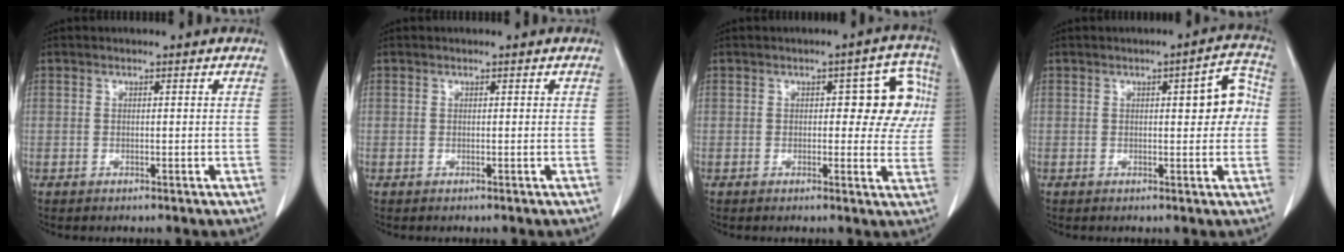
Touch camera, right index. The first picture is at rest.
{"total": 0.0}
{"total": 8.4, "force": [1.4, 3.9, 7.3], "torque": [-0.064, 0.028, 0.014]}
{"total": 5.9, "force": [0.7, 1.8, 5.6], "torque": [-0.064, 0.020, 0.006]}